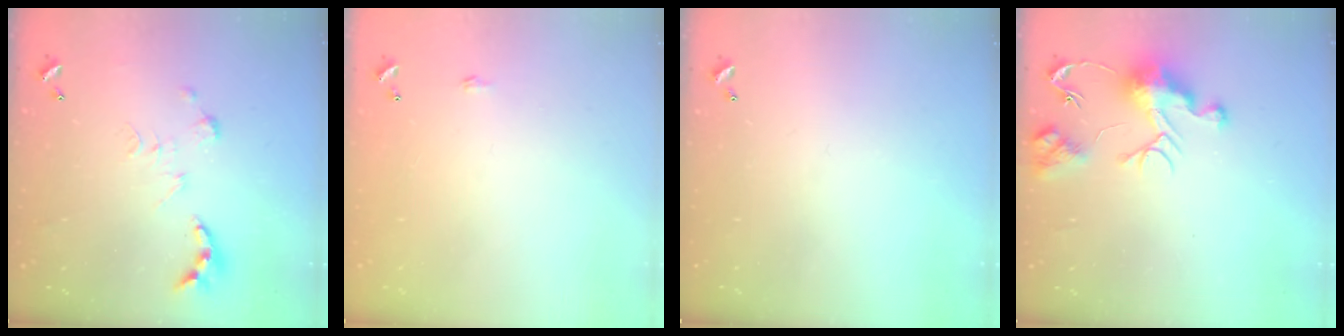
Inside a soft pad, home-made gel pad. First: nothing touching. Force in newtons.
{"total": 0.6, "press": 0.6, "slide": 0.2}
{"total": 0.0}
{"total": 9.4, "press": 9.4, "slide": 0.7}